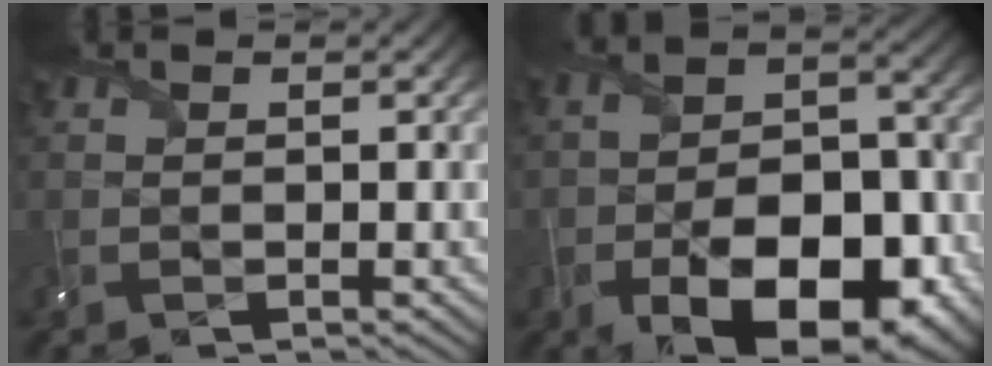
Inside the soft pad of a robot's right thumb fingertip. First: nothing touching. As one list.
[{"total": 16.1, "force": [-7.7, 8.9, 10.9], "torque": [-0.154, -0.029, -0.123]}]